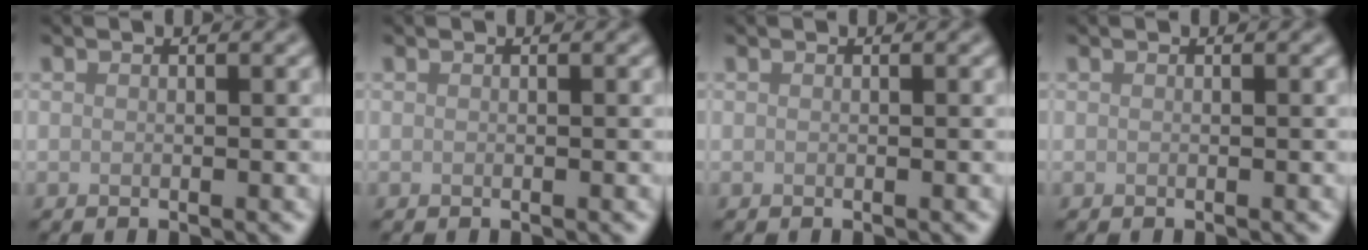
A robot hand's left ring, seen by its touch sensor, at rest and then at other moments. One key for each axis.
{"total": 0.0}
{"total": 0.0}
{"total": 0.0}